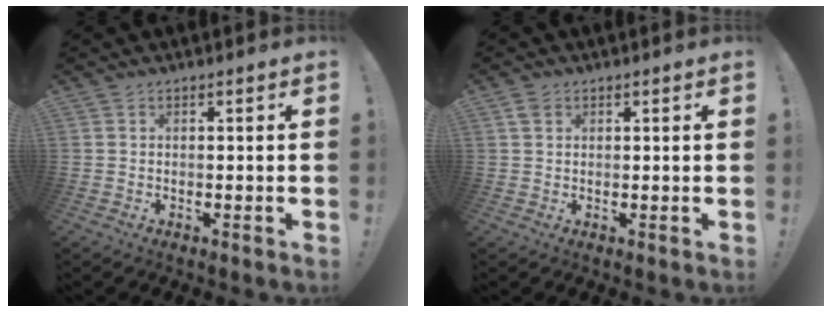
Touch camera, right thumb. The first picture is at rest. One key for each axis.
{"total": 2.3, "fx": 1.3, "fy": 1.6, "fz": 1.0, "tx": -0.017, "ty": 0.003, "tz": 0.025}